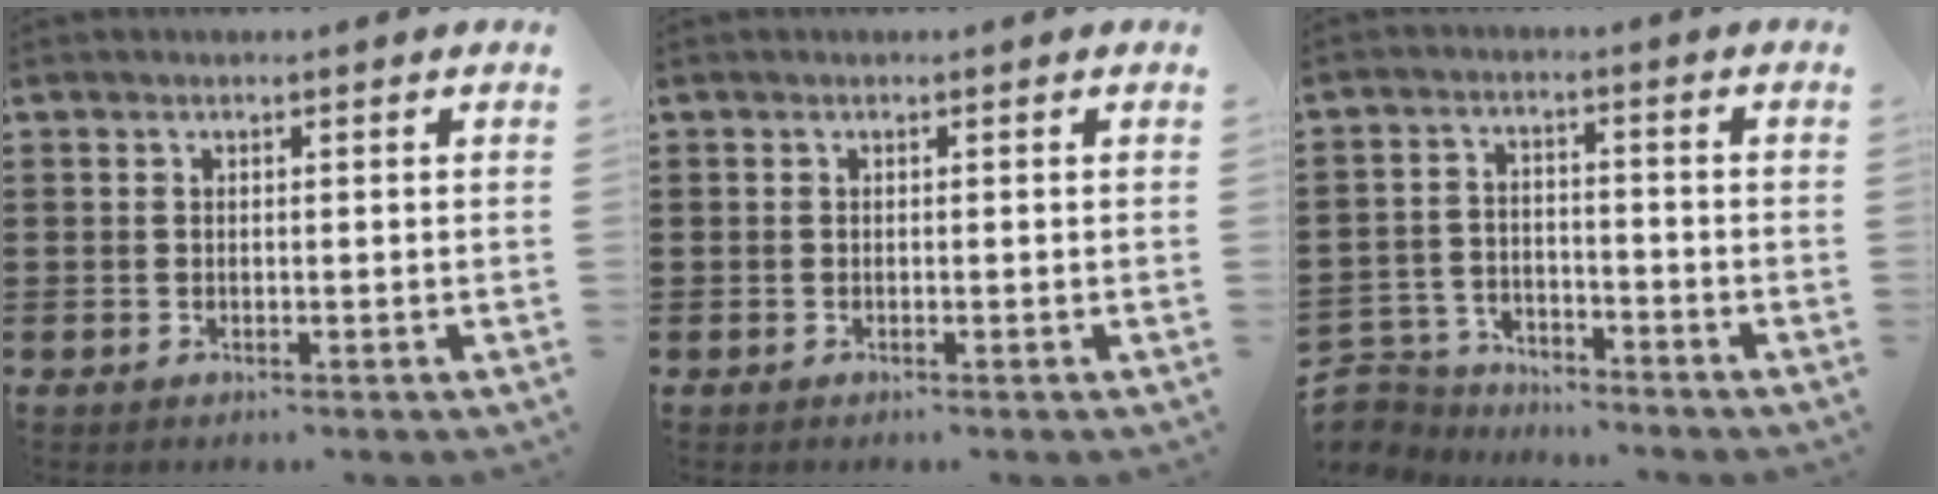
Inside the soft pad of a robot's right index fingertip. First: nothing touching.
{"total": 0.0}
{"total": 4.7, "force": [-4.3, 1.7, 0.1], "torque": [-0.030, 0.004, -0.097]}